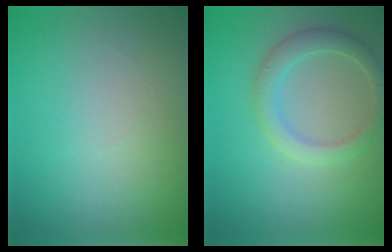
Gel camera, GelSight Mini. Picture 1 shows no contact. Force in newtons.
{"total": 2.7, "press": 2.7, "slide": 0.0}